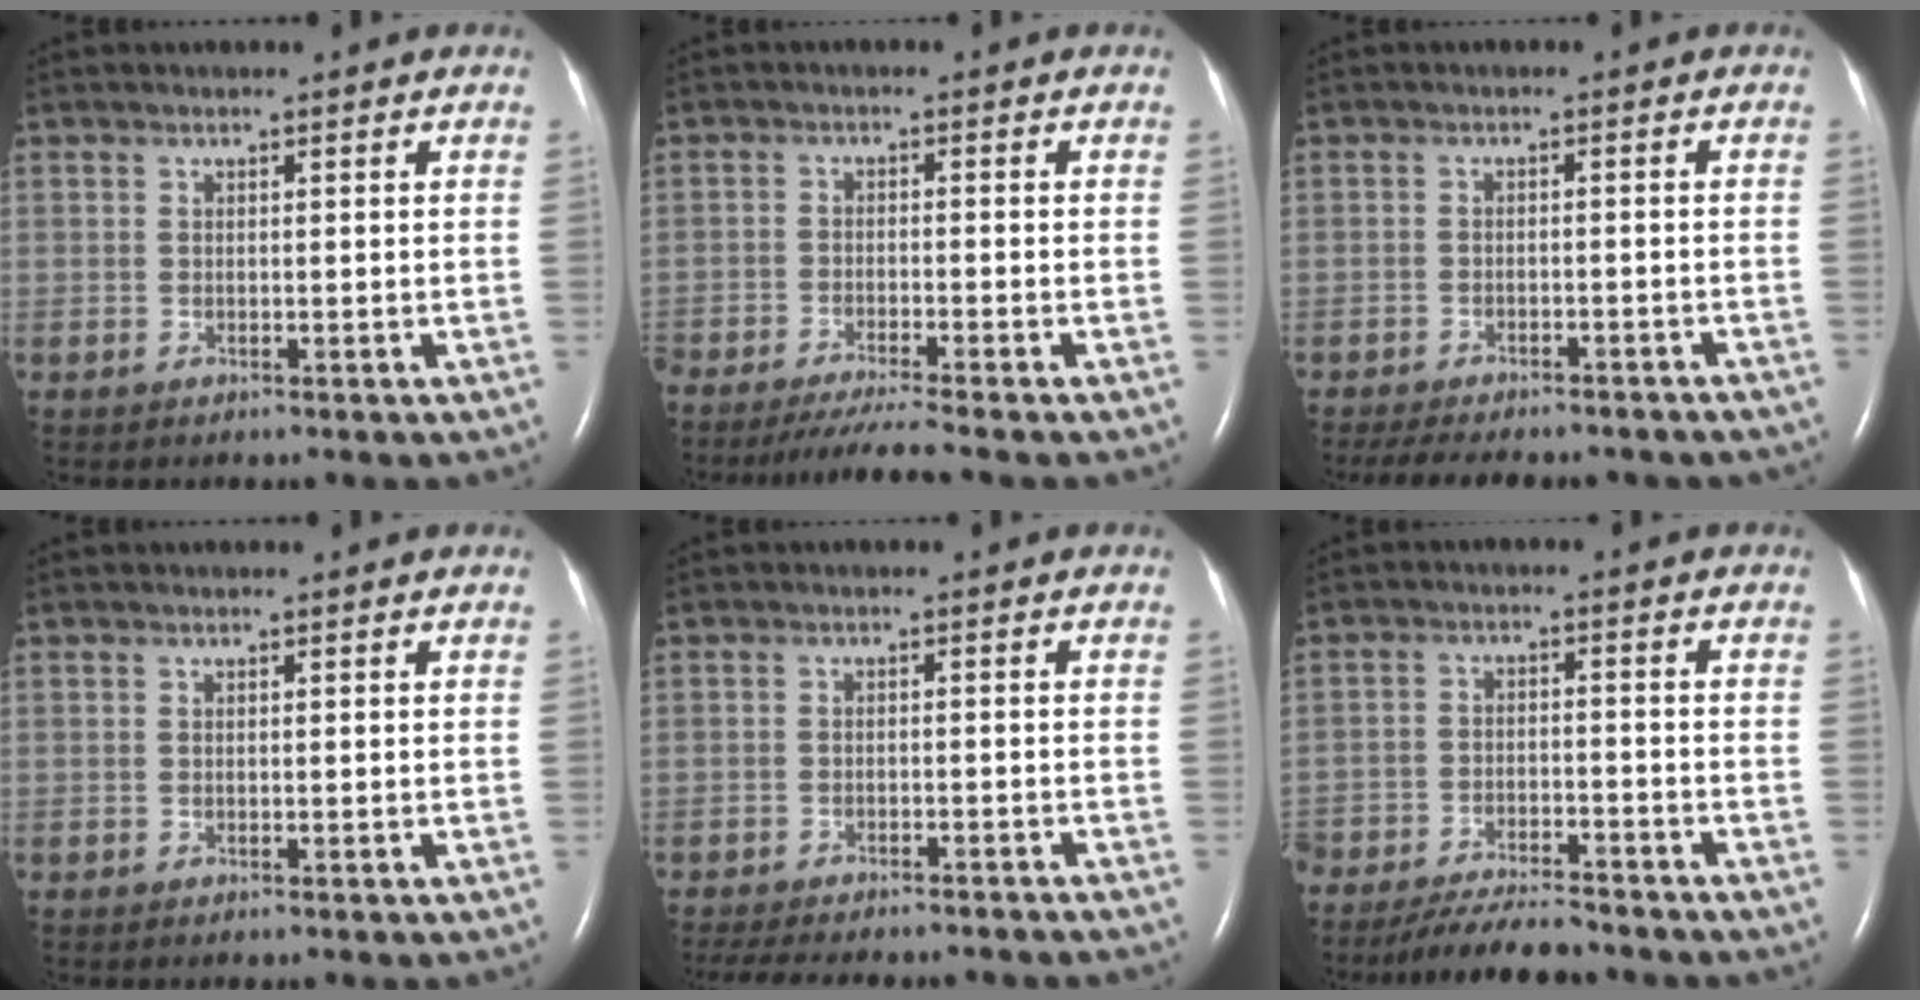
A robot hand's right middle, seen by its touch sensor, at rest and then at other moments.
{"total": 6.8, "force": [-5.9, -1.3, 3.1], "torque": [-0.041, -0.025, -0.099]}
{"total": 16.3, "force": [-13.9, 5.0, 6.9], "torque": [-0.148, -0.012, -0.174]}
{"total": 0.0}
{"total": 16.1, "force": [-14.2, 3.6, 6.6], "torque": [-0.141, -0.018, -0.183]}
{"total": 9.8, "force": [-9.0, 1.5, 3.7], "torque": [-0.052, -0.014, -0.143]}